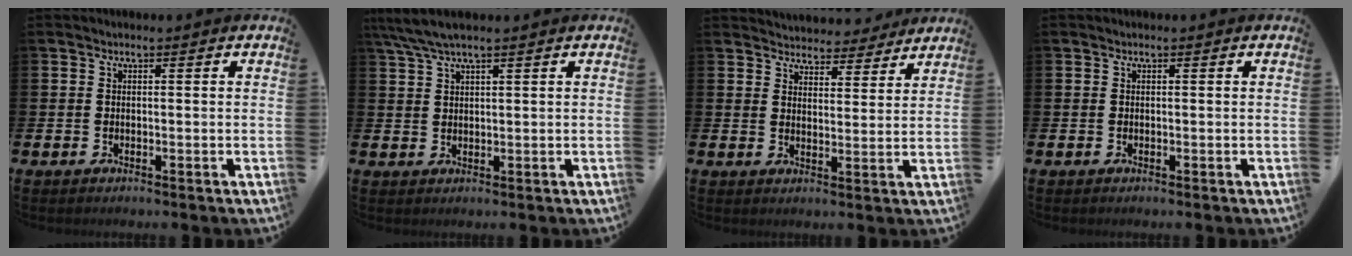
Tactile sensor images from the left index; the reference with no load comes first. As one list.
[{"total": 4.0, "force": [3.1, 0.4, 2.5], "torque": [-0.059, -0.002, 0.057]}, {"total": 4.5, "force": [4.4, 0.9, -0.2], "torque": [-0.011, -0.032, 0.077]}, {"total": 0.0}]